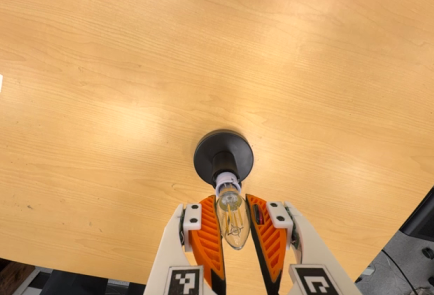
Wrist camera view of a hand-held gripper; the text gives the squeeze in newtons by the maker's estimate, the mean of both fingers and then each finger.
{"total": 14.6, "left": 16.2, "right": 13.0}